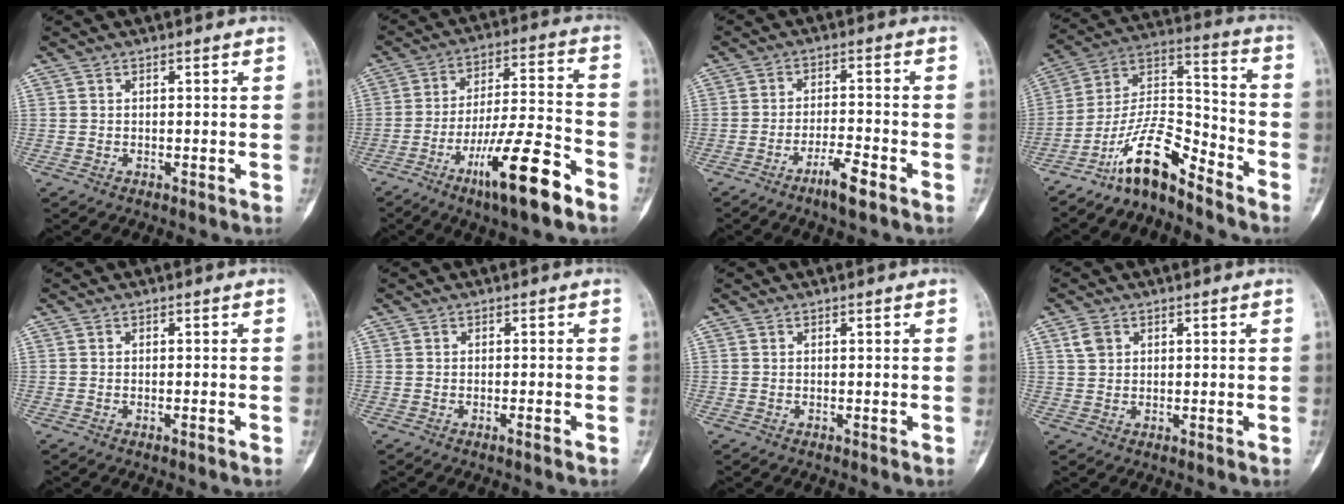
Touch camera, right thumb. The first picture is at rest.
{"total": 16.2, "force": [-9.0, 2.8, 13.1], "torque": [-0.231, 0.050, -0.149]}
{"total": 5.4, "force": [-3.5, 0.7, 4.0], "torque": [-0.076, 0.021, -0.065]}
{"total": 12.8, "force": [-9.9, 3.7, 7.3], "torque": [-0.130, 0.103, -0.188]}
{"total": 0.6, "force": [-0.4, 0.0, 0.5], "torque": [-0.011, 0.002, -0.004]}
{"total": 1.0, "force": [-0.6, -0.1, 0.8], "torque": [-0.016, 0.002, -0.010]}
{"total": 0.0}
{"total": 2.6, "force": [1.2, 1.9, 1.3], "torque": [-0.018, 0.003, 0.026]}